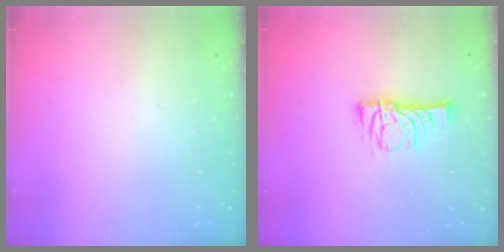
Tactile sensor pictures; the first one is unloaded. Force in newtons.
{"total": 10.2, "press": 10.1, "slide": 0.8}